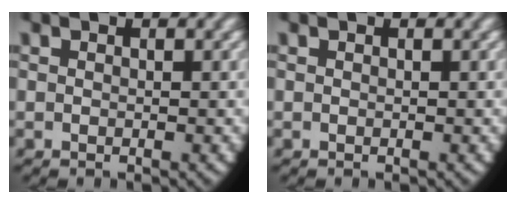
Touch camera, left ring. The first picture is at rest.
{"total": 0.0}